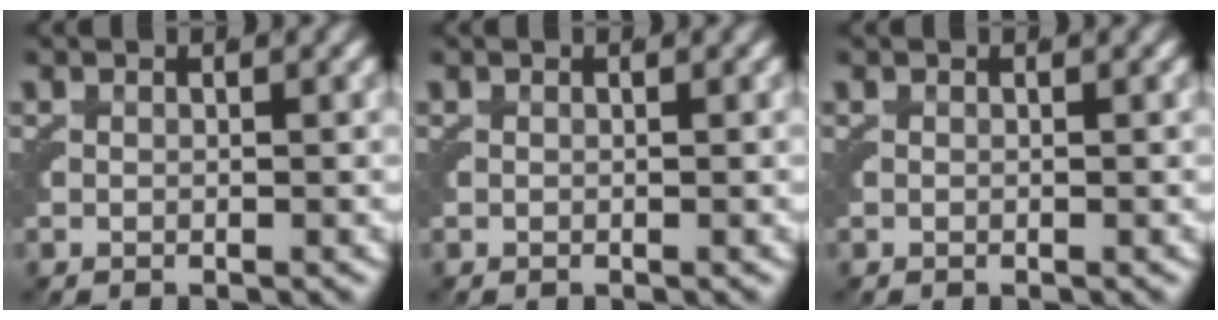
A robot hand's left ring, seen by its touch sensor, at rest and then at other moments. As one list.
[{"total": 0.0}, {"total": 0.0}]